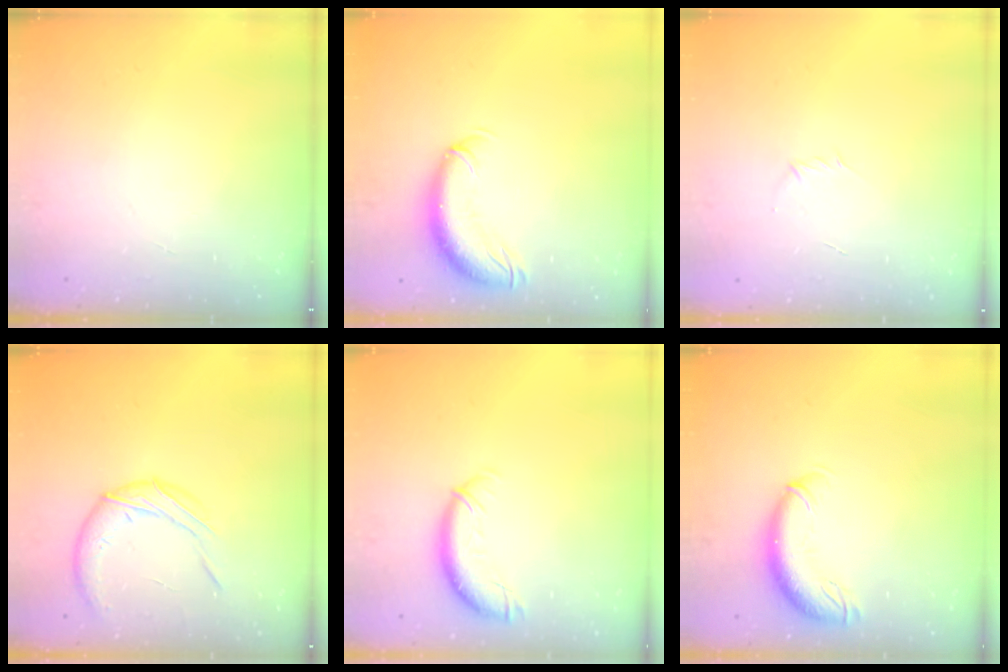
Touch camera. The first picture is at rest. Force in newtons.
{"total": 11.2, "press": 10.8, "slide": 2.9}
{"total": 2.9, "press": 2.8, "slide": 0.8}
{"total": 10.8, "press": 10.8, "slide": 0.4}
{"total": 9.9, "press": 9.9, "slide": 1.3}
{"total": 10.2, "press": 10.0, "slide": 2.3}